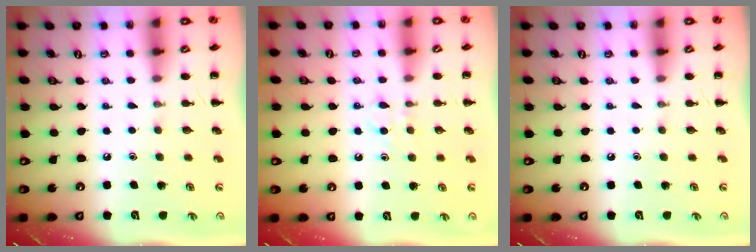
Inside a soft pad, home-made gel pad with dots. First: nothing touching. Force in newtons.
{"total": 4.1, "press": 3.9, "slide": 1.3}
{"total": 0.0}